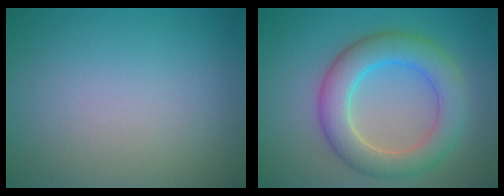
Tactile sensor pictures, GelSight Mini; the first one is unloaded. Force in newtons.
{"total": 6.2, "press": 6.2, "slide": 0.5}